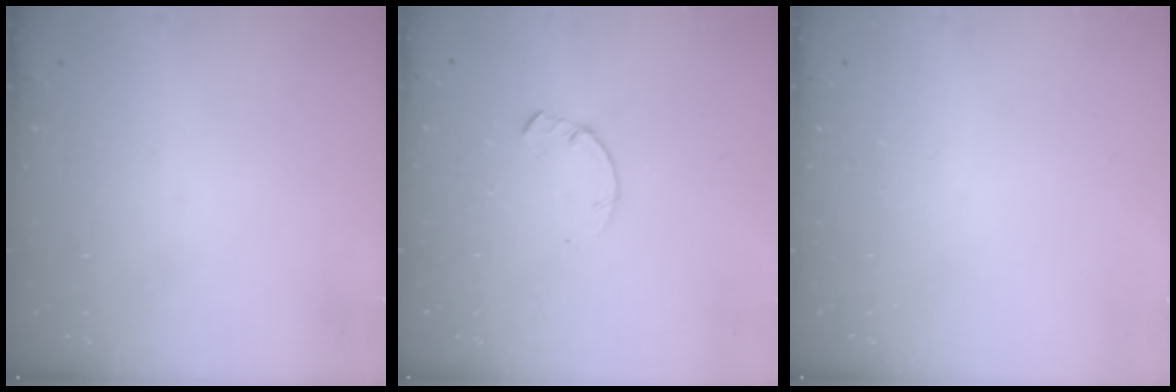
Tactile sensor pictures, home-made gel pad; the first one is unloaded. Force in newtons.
{"total": 1.4, "press": 1.4, "slide": 0.2}
{"total": 0.0}